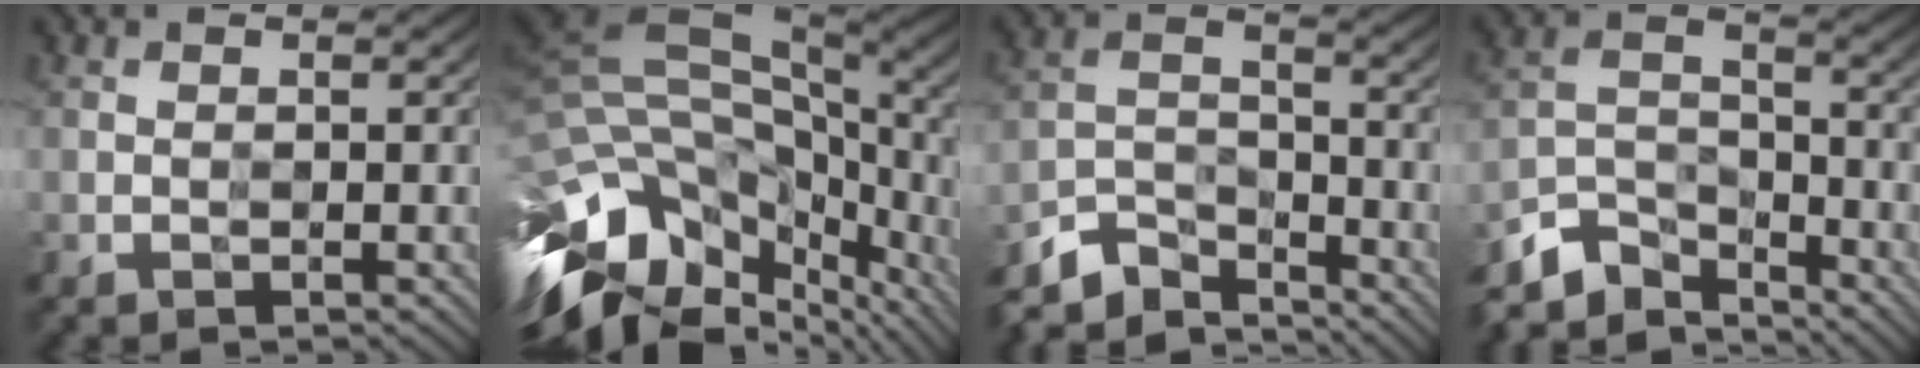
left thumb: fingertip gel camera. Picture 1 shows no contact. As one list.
[{"total": 16.8, "force": [-5.9, 9.5, 12.6], "torque": [-0.250, -0.003, -0.076]}, {"total": 7.8, "force": [-6.8, 2.8, 2.7], "torque": [-0.060, -0.005, -0.142]}, {"total": 8.0, "force": [-6.3, 3.4, 3.4], "torque": [-0.073, -0.008, -0.137]}]